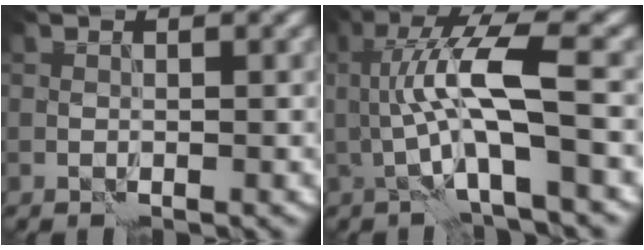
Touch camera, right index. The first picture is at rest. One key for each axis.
{"total": 7.6, "fx": 0.6, "fy": 1.5, "fz": 7.5, "tx": -0.137, "ty": 0.007, "tz": 0.013}